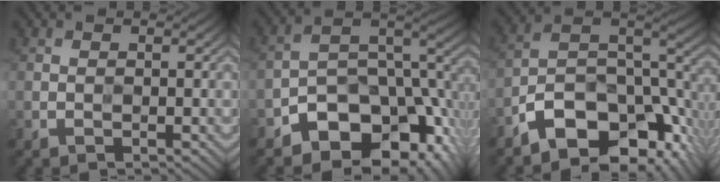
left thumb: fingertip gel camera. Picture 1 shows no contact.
{"total": 12.7, "force": [-7.2, 7.4, 7.4], "torque": [-0.109, -0.011, -0.127]}
{"total": 13.4, "force": [-8.1, 6.3, 8.6], "torque": [-0.136, -0.002, -0.149]}